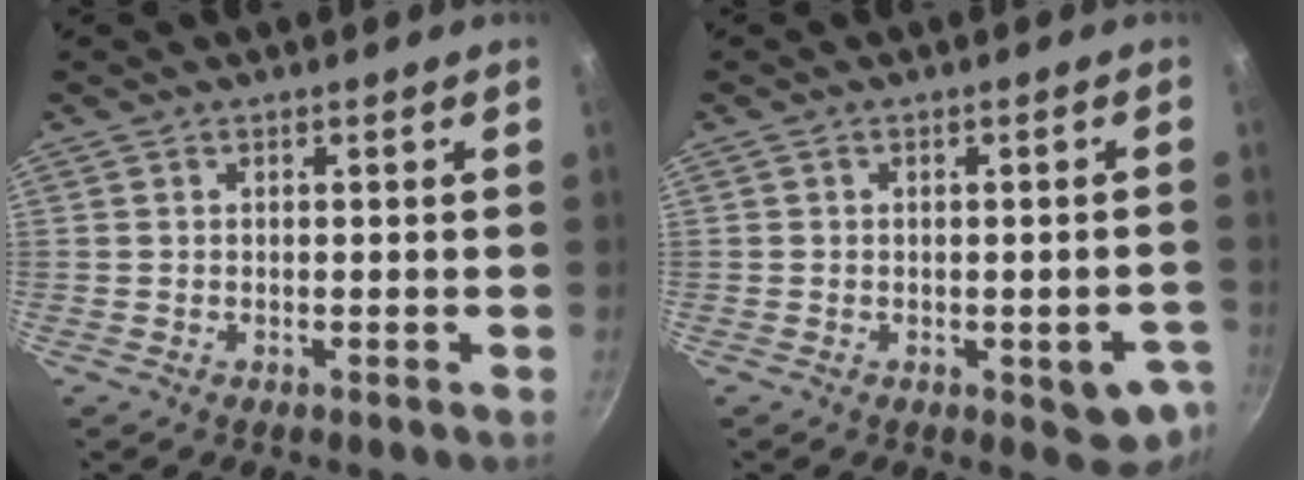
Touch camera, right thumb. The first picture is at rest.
{"total": 7.1, "force": [-2.2, 3.4, 5.9], "torque": [-0.035, 0.011, -0.025]}